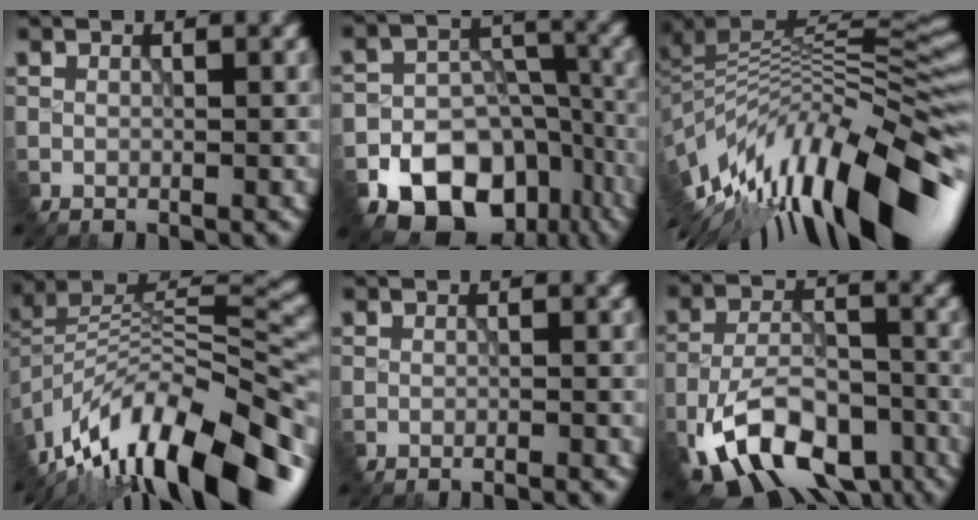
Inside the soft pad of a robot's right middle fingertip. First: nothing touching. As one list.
[{"total": 13.1, "force": [-7.9, 9.1, 5.3], "torque": [-0.094, -0.006, -0.105]}, {"total": 14.3, "force": [-4.9, 6.0, 12.1], "torque": [-0.202, 0.017, -0.078]}, {"total": 15.0, "force": [-8.9, 6.3, 10.3], "torque": [-0.193, 0.013, -0.145]}, {"total": 1.9, "force": [-1.7, 0.1, 0.8], "torque": [-0.007, 0.012, -0.029]}, {"total": 10.6, "force": [-6.4, 5.3, 6.7], "torque": [-0.132, -0.001, -0.111]}]